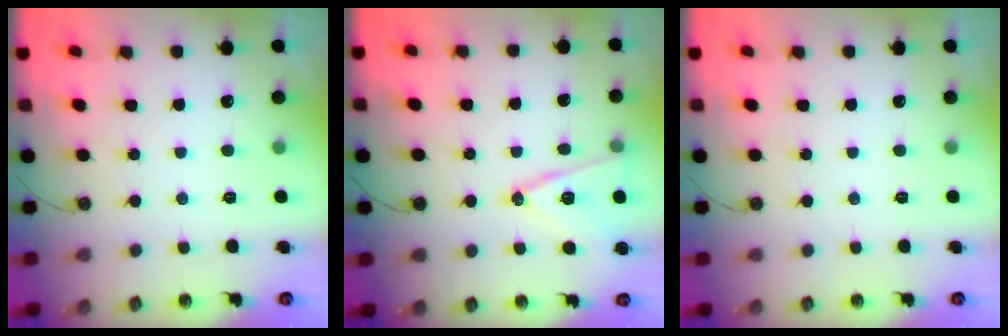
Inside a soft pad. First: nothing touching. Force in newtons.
{"total": 12.3, "press": 11.8, "slide": 3.4}
{"total": 0.0}